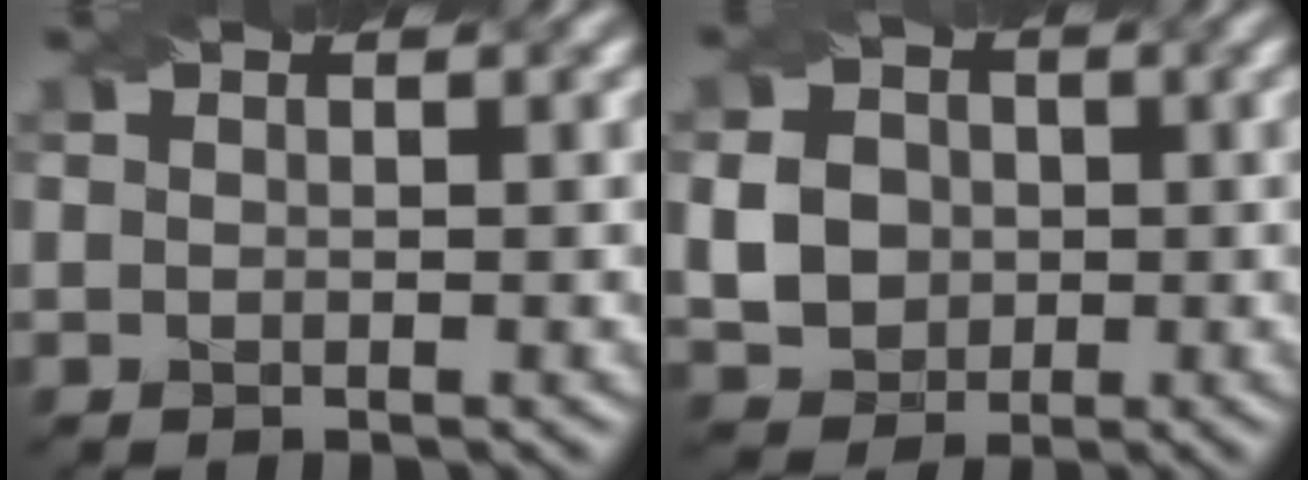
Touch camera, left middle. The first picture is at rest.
{"total": 4.7, "force": [-0.2, 4.1, 2.3], "torque": [-0.056, 0.005, -0.004]}